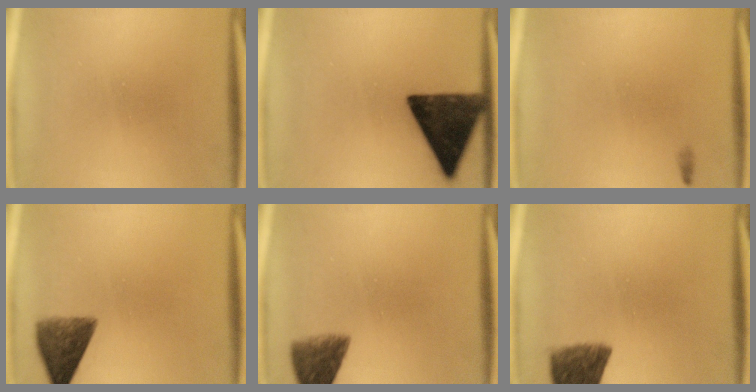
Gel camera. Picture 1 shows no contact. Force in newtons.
{"total": 13.4}
{"total": 0.5}
{"total": 7.3}
{"total": 5.8}
{"total": 8.0}